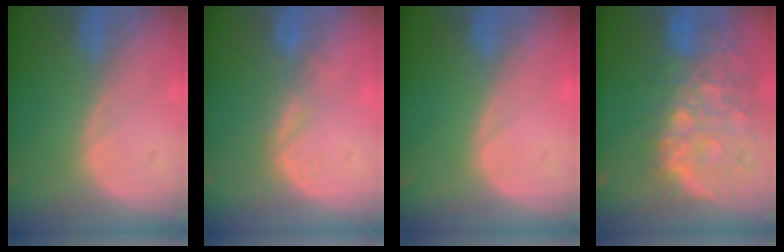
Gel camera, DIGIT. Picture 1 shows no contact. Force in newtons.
{"total": 2.8, "press": 2.2, "slide": 1.7}
{"total": 0.0}
{"total": 13.2, "press": 10.8, "slide": 7.6}